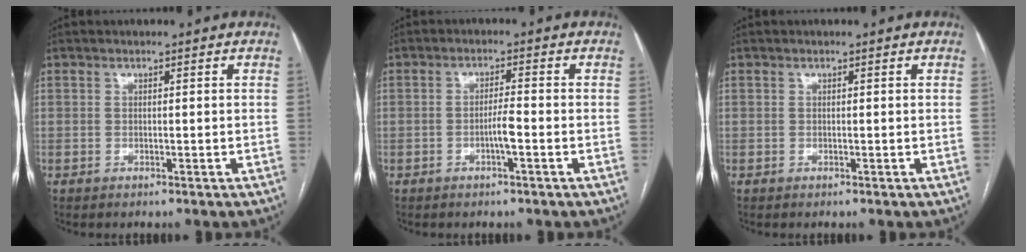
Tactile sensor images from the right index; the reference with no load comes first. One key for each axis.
{"total": 2.9, "fx": -1.1, "fy": 0.1, "fz": 2.7, "tx": -0.046, "ty": 0.000, "tz": -0.020}
{"total": 0.0}